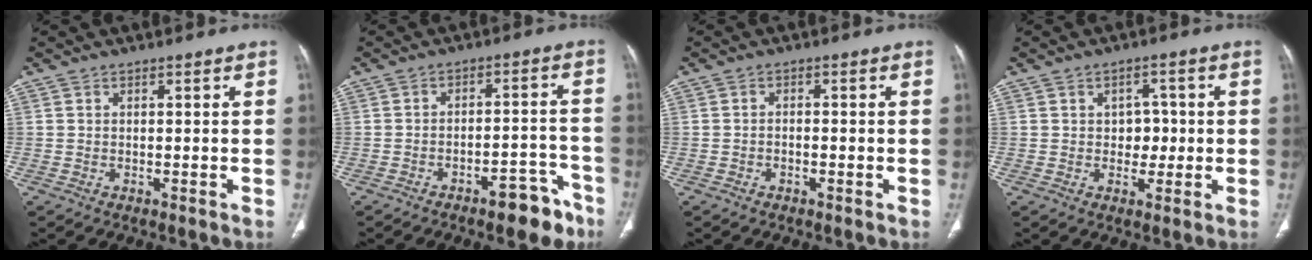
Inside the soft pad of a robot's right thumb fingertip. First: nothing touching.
{"total": 8.6, "force": [-5.8, 3.4, 5.4], "torque": [-0.050, 0.049, -0.075]}
{"total": 1.0, "force": [-0.5, 0.7, 0.6], "torque": [-0.007, 0.005, -0.009]}
{"total": 4.3, "force": [0.2, 3.3, 2.7], "torque": [-0.005, 0.004, -0.001]}